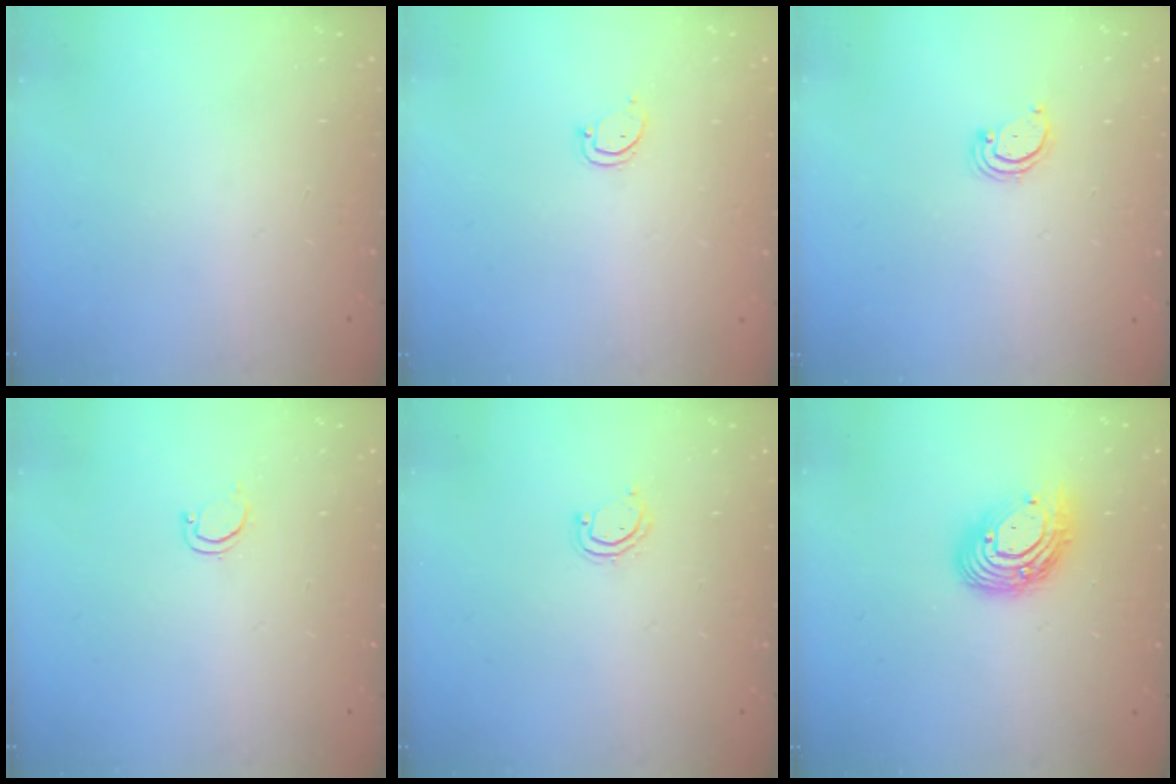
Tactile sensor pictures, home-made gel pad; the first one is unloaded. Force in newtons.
{"total": 2.6, "press": 2.6, "slide": 0.3}
{"total": 2.8, "press": 2.8, "slide": 0.3}
{"total": 2.8, "press": 2.8, "slide": 0.2}
{"total": 3.8, "press": 3.8, "slide": 0.3}
{"total": 11.8, "press": 11.8, "slide": 1.0}